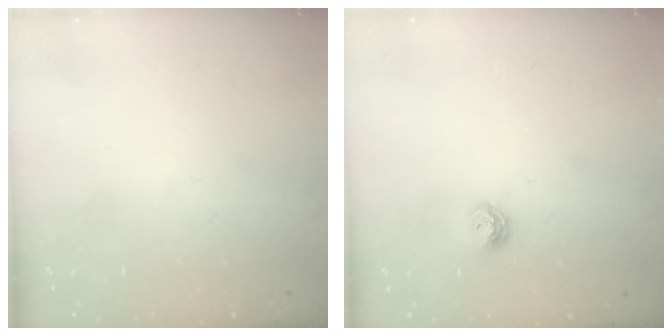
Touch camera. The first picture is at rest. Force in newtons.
{"total": 5.2, "press": 5.2, "slide": 0.5}